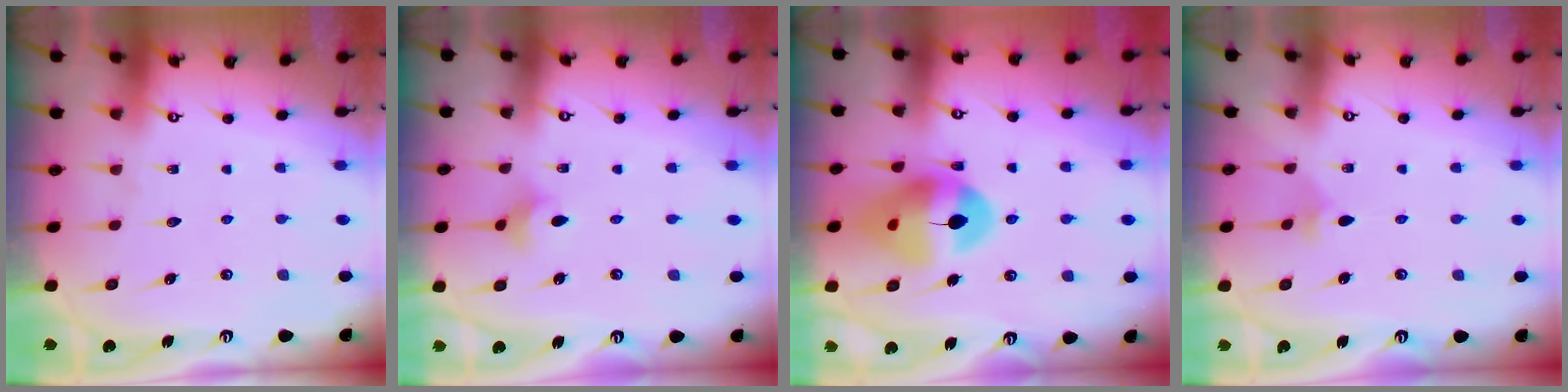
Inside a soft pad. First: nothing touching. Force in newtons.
{"total": 3.8, "press": 3.7, "slide": 0.8}
{"total": 13.3, "press": 13.2, "slide": 1.6}
{"total": 2.2, "press": 2.2, "slide": 0.6}